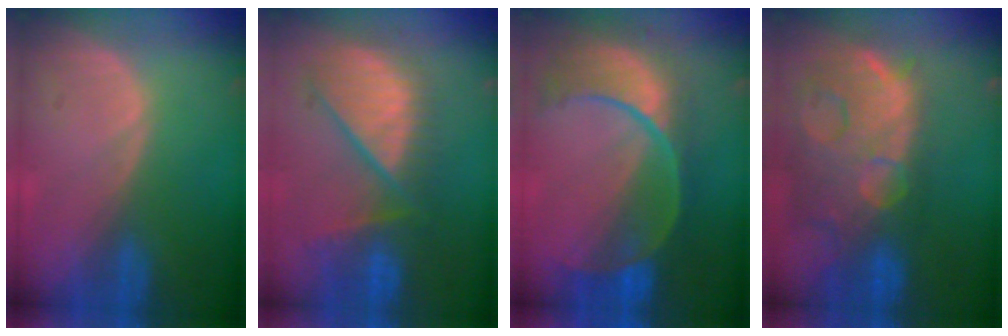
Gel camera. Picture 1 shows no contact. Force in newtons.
{"total": 10.1, "press": 9.5, "slide": 3.5}
{"total": 11.1, "press": 9.4, "slide": 5.9}
{"total": 14.5, "press": 12.0, "slide": 8.1}